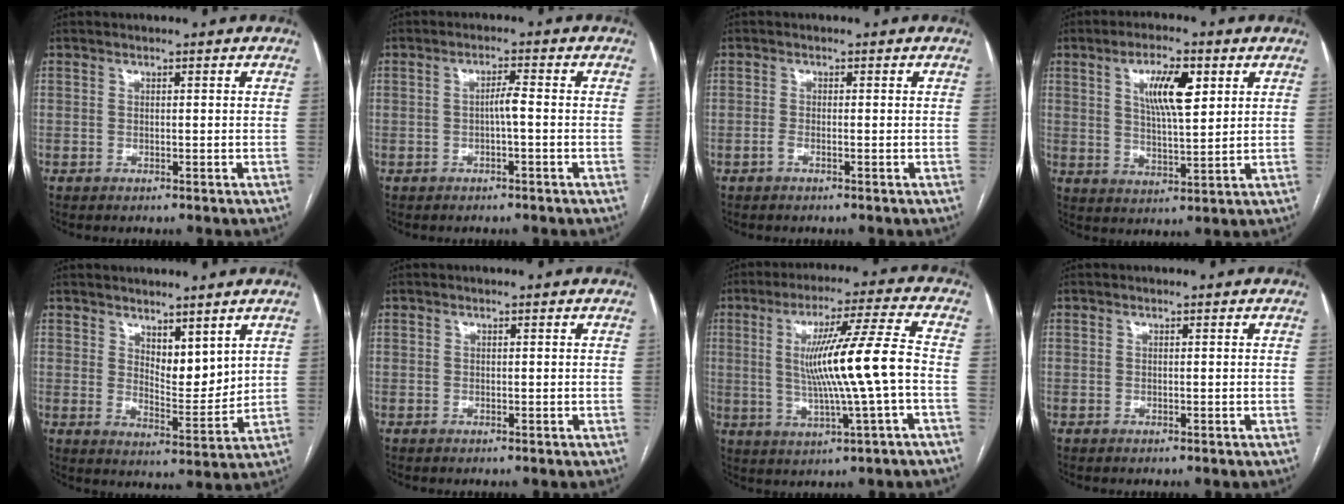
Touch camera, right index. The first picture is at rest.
{"total": 2.2, "force": [-0.5, 0.0, 2.2], "torque": [-0.035, 0.003, -0.009]}
{"total": 0.8, "force": [-0.4, 0.0, 0.6], "torque": [-0.013, 0.000, -0.011]}
{"total": 8.7, "force": [3.3, 2.3, 7.7], "torque": [-0.137, 0.005, 0.060]}
{"total": 6.1, "force": [3.9, 2.5, 4.0], "torque": [-0.065, -0.018, 0.075]}
{"total": 0.0}
{"total": 12.7, "force": [-0.4, -1.0, 12.6], "torque": [-0.220, 0.005, -0.005]}
{"total": 0.0}